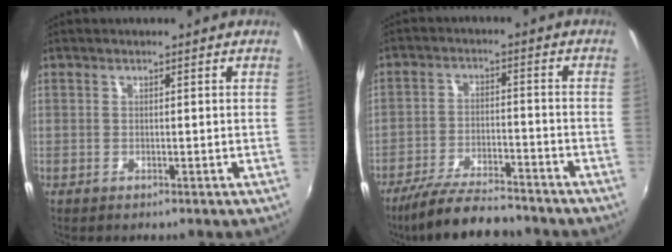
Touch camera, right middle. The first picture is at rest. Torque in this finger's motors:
{"motor_torque": [1.04, -1.00, 0.43, 0.17]}